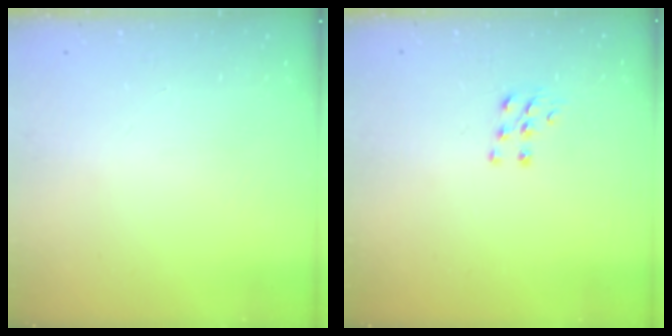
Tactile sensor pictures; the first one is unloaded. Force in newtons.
{"total": 5.3, "press": 5.3, "slide": 0.4}